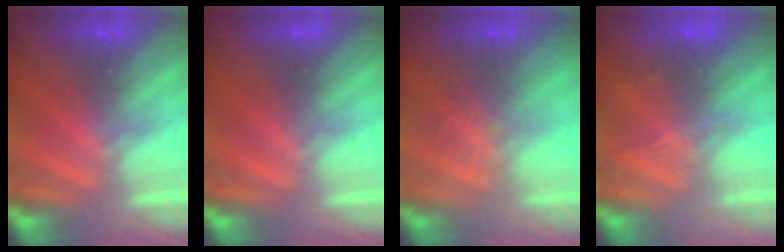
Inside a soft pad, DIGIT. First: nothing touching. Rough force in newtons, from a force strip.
{"total": 0.0}
{"total": 2.7}
{"total": 2.2}